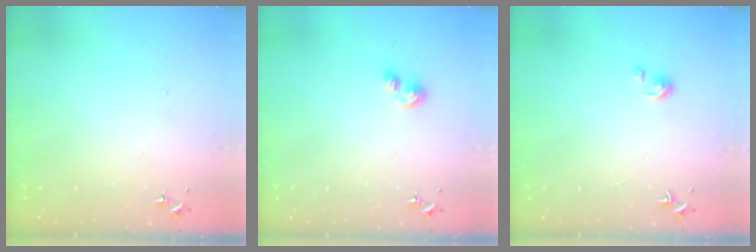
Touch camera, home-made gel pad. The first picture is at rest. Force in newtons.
{"total": 5.6, "press": 5.5, "slide": 0.7}
{"total": 2.6, "press": 2.6, "slide": 0.3}